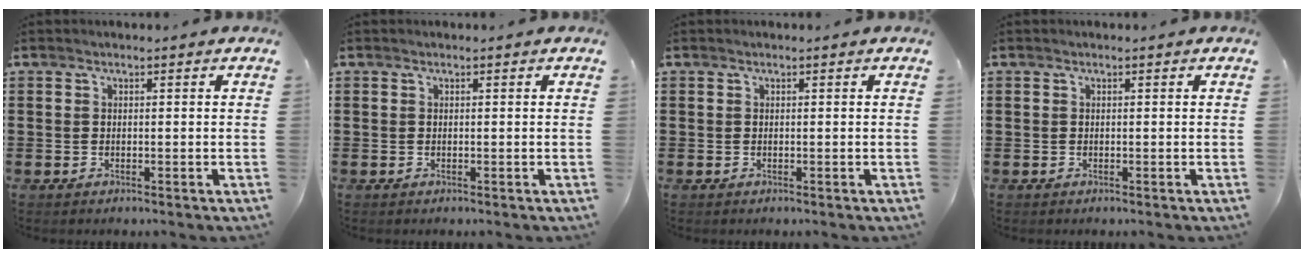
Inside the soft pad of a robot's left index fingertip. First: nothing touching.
{"total": 0.0}
{"total": 0.0}
{"total": 0.0}